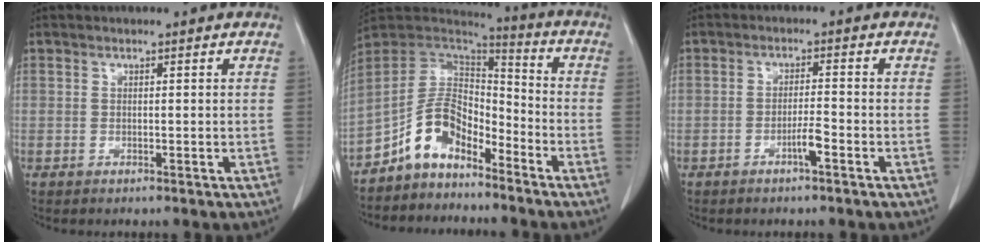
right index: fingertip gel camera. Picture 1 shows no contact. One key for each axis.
{"total": 9.8, "fx": -6.5, "fy": 5.0, "fz": 5.2, "tx": -0.099, "ty": 0.034, "tz": -0.126}
{"total": 2.6, "fx": -1.5, "fy": 0.0, "fz": 2.1, "tx": -0.039, "ty": 0.001, "tz": -0.026}